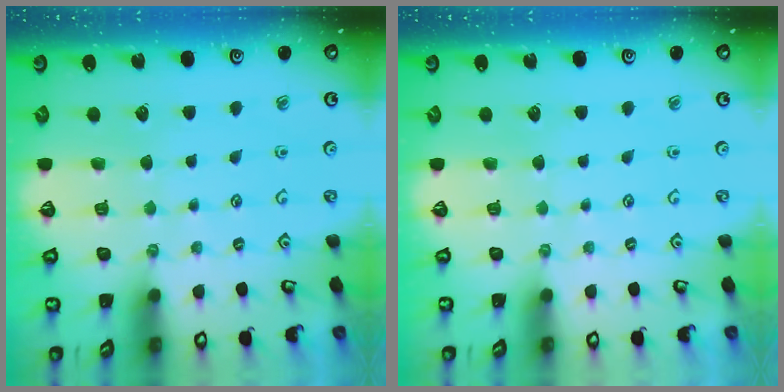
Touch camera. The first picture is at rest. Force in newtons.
{"total": 0.0}